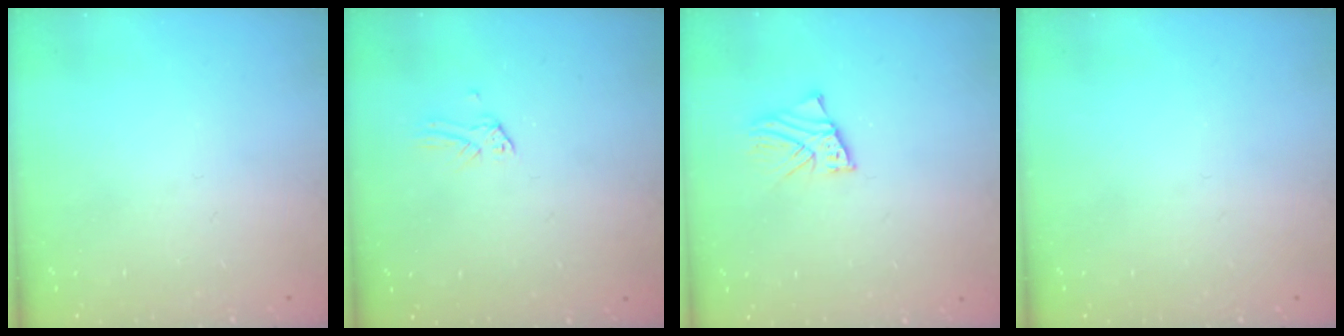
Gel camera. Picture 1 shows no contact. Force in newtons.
{"total": 0.0}
{"total": 2.4, "press": 2.4, "slide": 0.2}
{"total": 0.0}